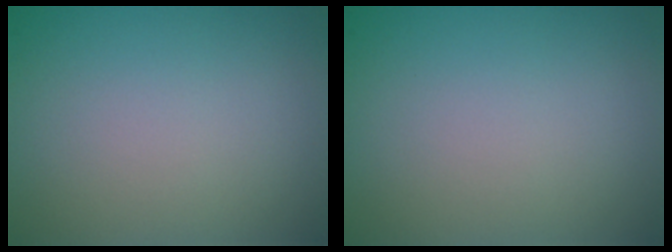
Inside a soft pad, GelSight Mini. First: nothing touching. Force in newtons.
{"total": 0.0}